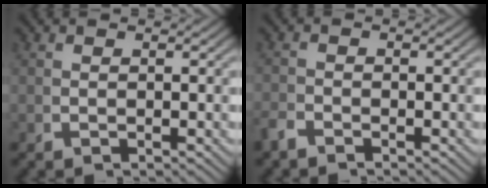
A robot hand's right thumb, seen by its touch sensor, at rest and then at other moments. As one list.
[{"total": 1.1, "force": [-1.1, 0.1, 0.0], "torque": [0.008, -0.001, -0.025]}]